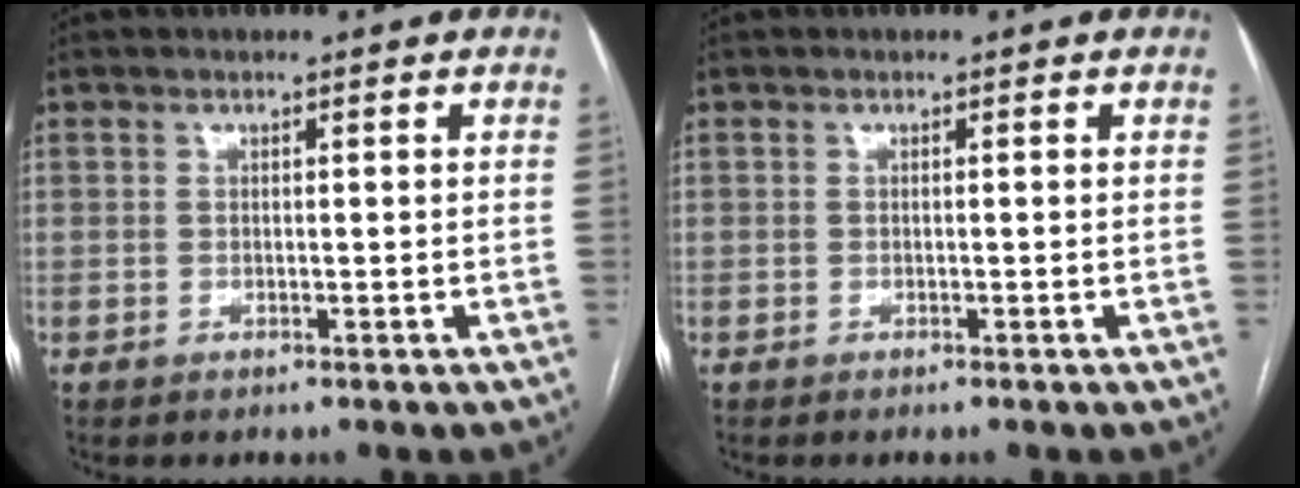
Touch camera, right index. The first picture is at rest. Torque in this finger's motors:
{"motor_torque": [0.07, 0.02, -0.04, 0.00]}